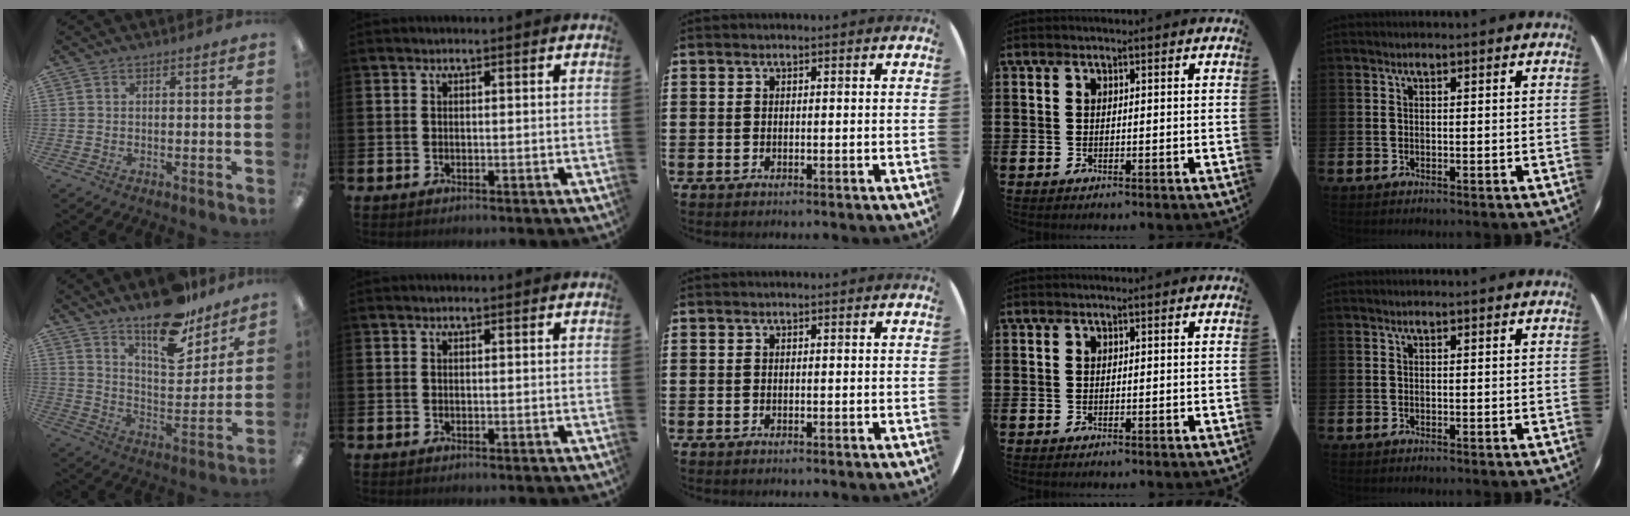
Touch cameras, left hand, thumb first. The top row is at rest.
{"thumb": {"total": 16.6, "force": [13.1, 6.2, 8.1], "torque": [-0.122, -0.089, 0.227]}}